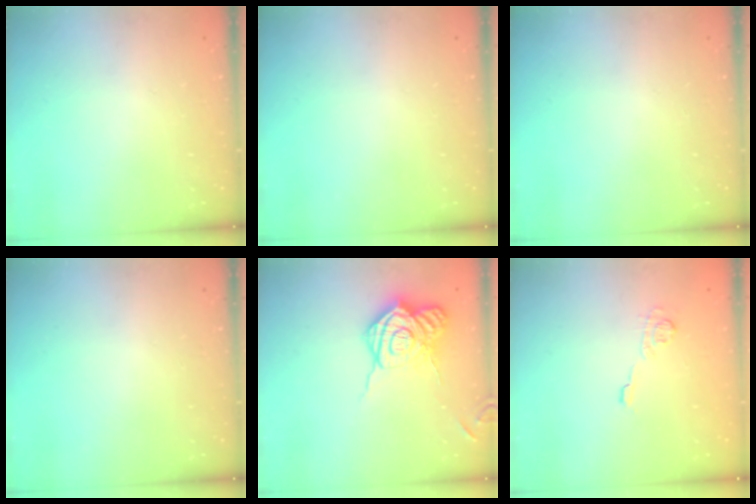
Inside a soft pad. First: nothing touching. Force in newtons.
{"total": 0.0}
{"total": 0.0}
{"total": 0.0}
{"total": 18.3, "press": 18.2, "slide": 1.3}
{"total": 8.3, "press": 8.3, "slide": 0.3}